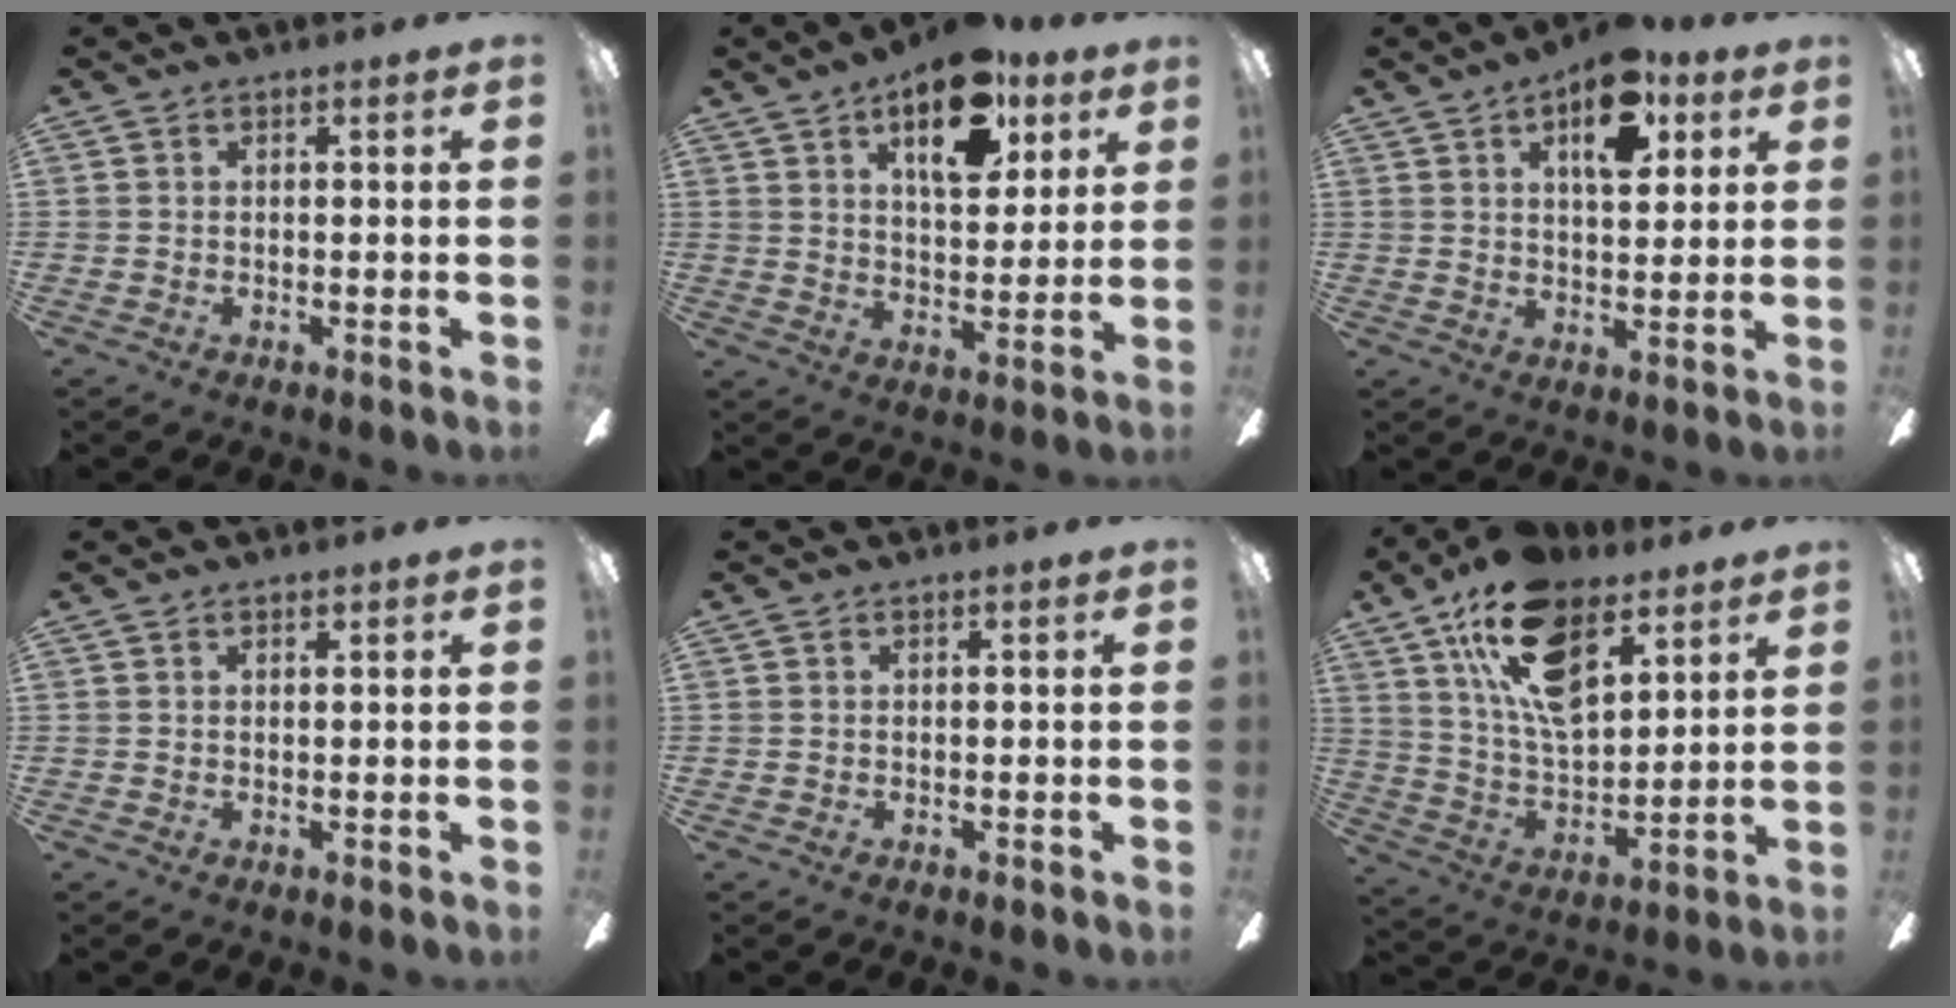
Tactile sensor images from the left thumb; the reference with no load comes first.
{"total": 16.8, "force": [9.2, 8.2, 11.4], "torque": [-0.154, -0.030, 0.150]}
{"total": 13.0, "force": [6.5, 6.5, 9.2], "torque": [-0.122, -0.018, 0.107]}
{"total": 0.7, "force": [0.6, 0.3, 0.3], "torque": [0.001, -0.002, 0.009]}
{"total": 0.0}
{"total": 19.7, "force": [11.1, 10.4, 12.5], "torque": [-0.235, -0.039, 0.203]}